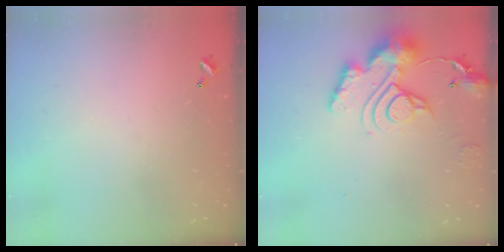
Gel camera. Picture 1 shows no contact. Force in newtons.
{"total": 15.0, "press": 14.9, "slide": 1.6}